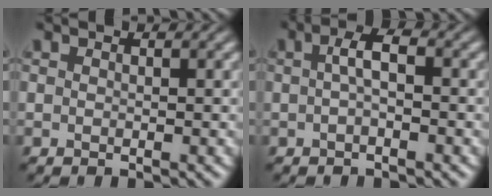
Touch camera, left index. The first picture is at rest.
{"total": 2.2, "force": [0.0, 0.7, 2.1], "torque": [-0.043, 0.007, -0.004]}